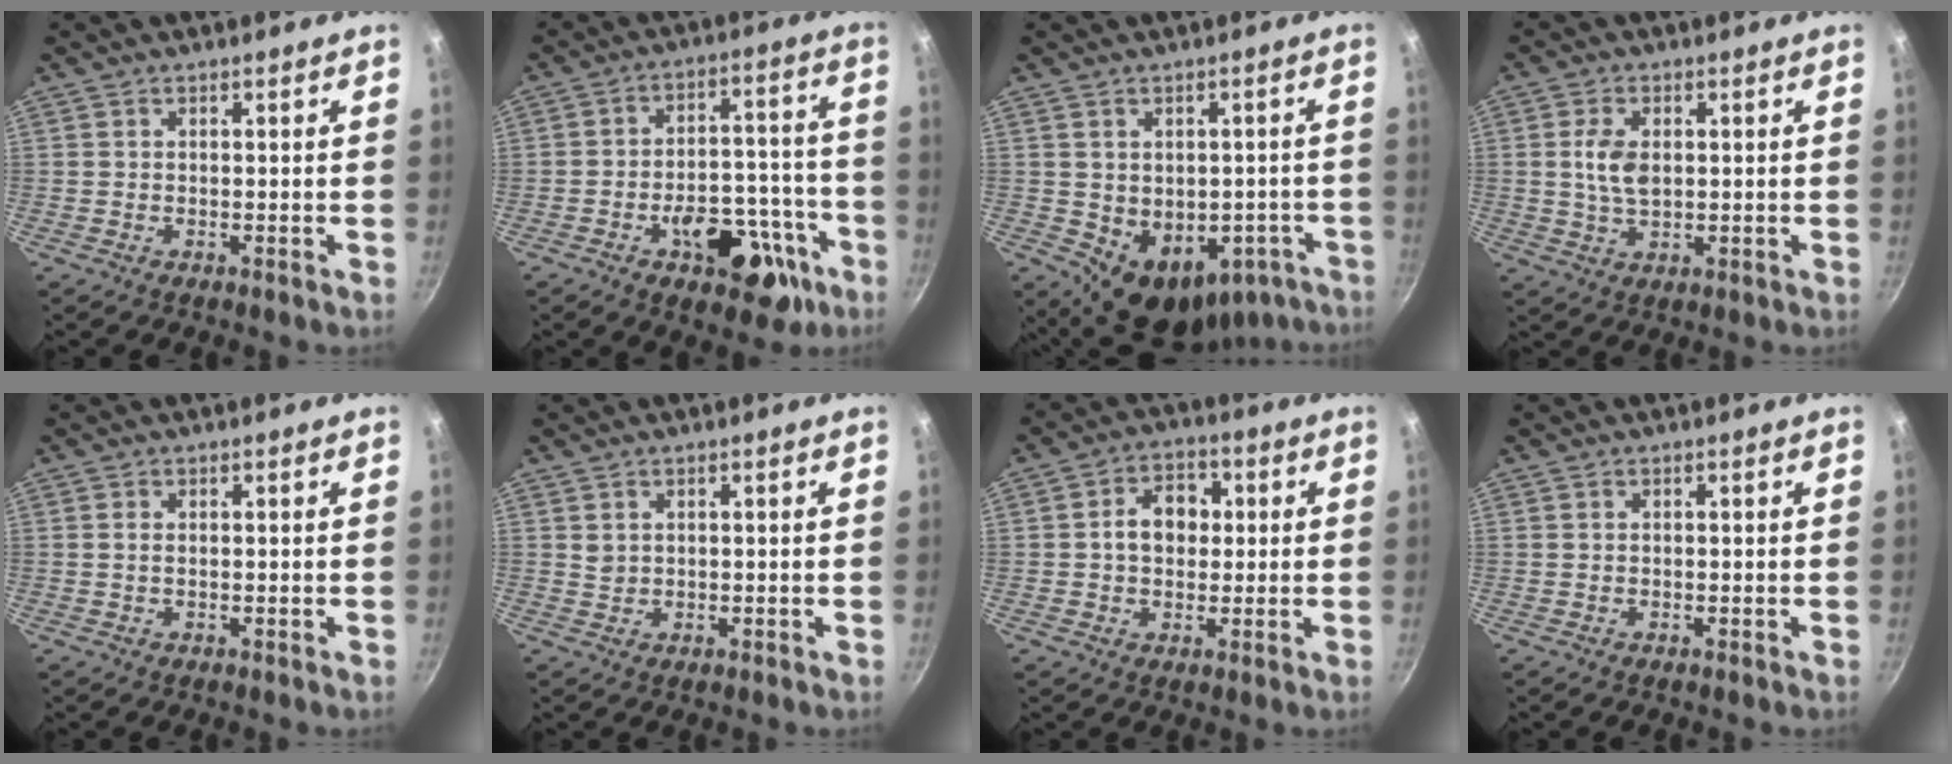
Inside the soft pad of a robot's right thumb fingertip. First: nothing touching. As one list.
[{"total": 17.5, "force": [-8.7, 9.5, 11.8], "torque": [-0.109, 0.064, -0.112]}, {"total": 15.7, "force": [-6.5, 11.2, 9.0], "torque": [-0.073, 0.021, -0.052]}, {"total": 6.0, "force": [0.7, 3.5, 4.8], "torque": [-0.087, -0.001, 0.012]}, {"total": 0.9, "force": [0.0, 0.4, 0.8], "torque": [-0.016, 0.001, -0.001]}, {"total": 1.2, "force": [0.5, 1.0, 0.4], "torque": [-0.004, -0.002, 0.011]}, {"total": 8.0, "force": [0.7, 6.1, 5.1], "torque": [-0.048, 0.014, 0.002]}, {"total": 0.0}]